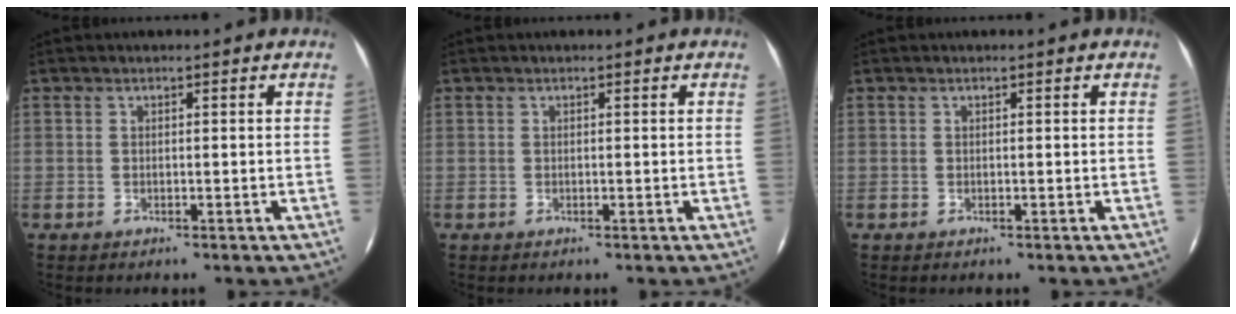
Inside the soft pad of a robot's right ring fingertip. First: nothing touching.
{"total": 0.0}
{"total": 0.0}